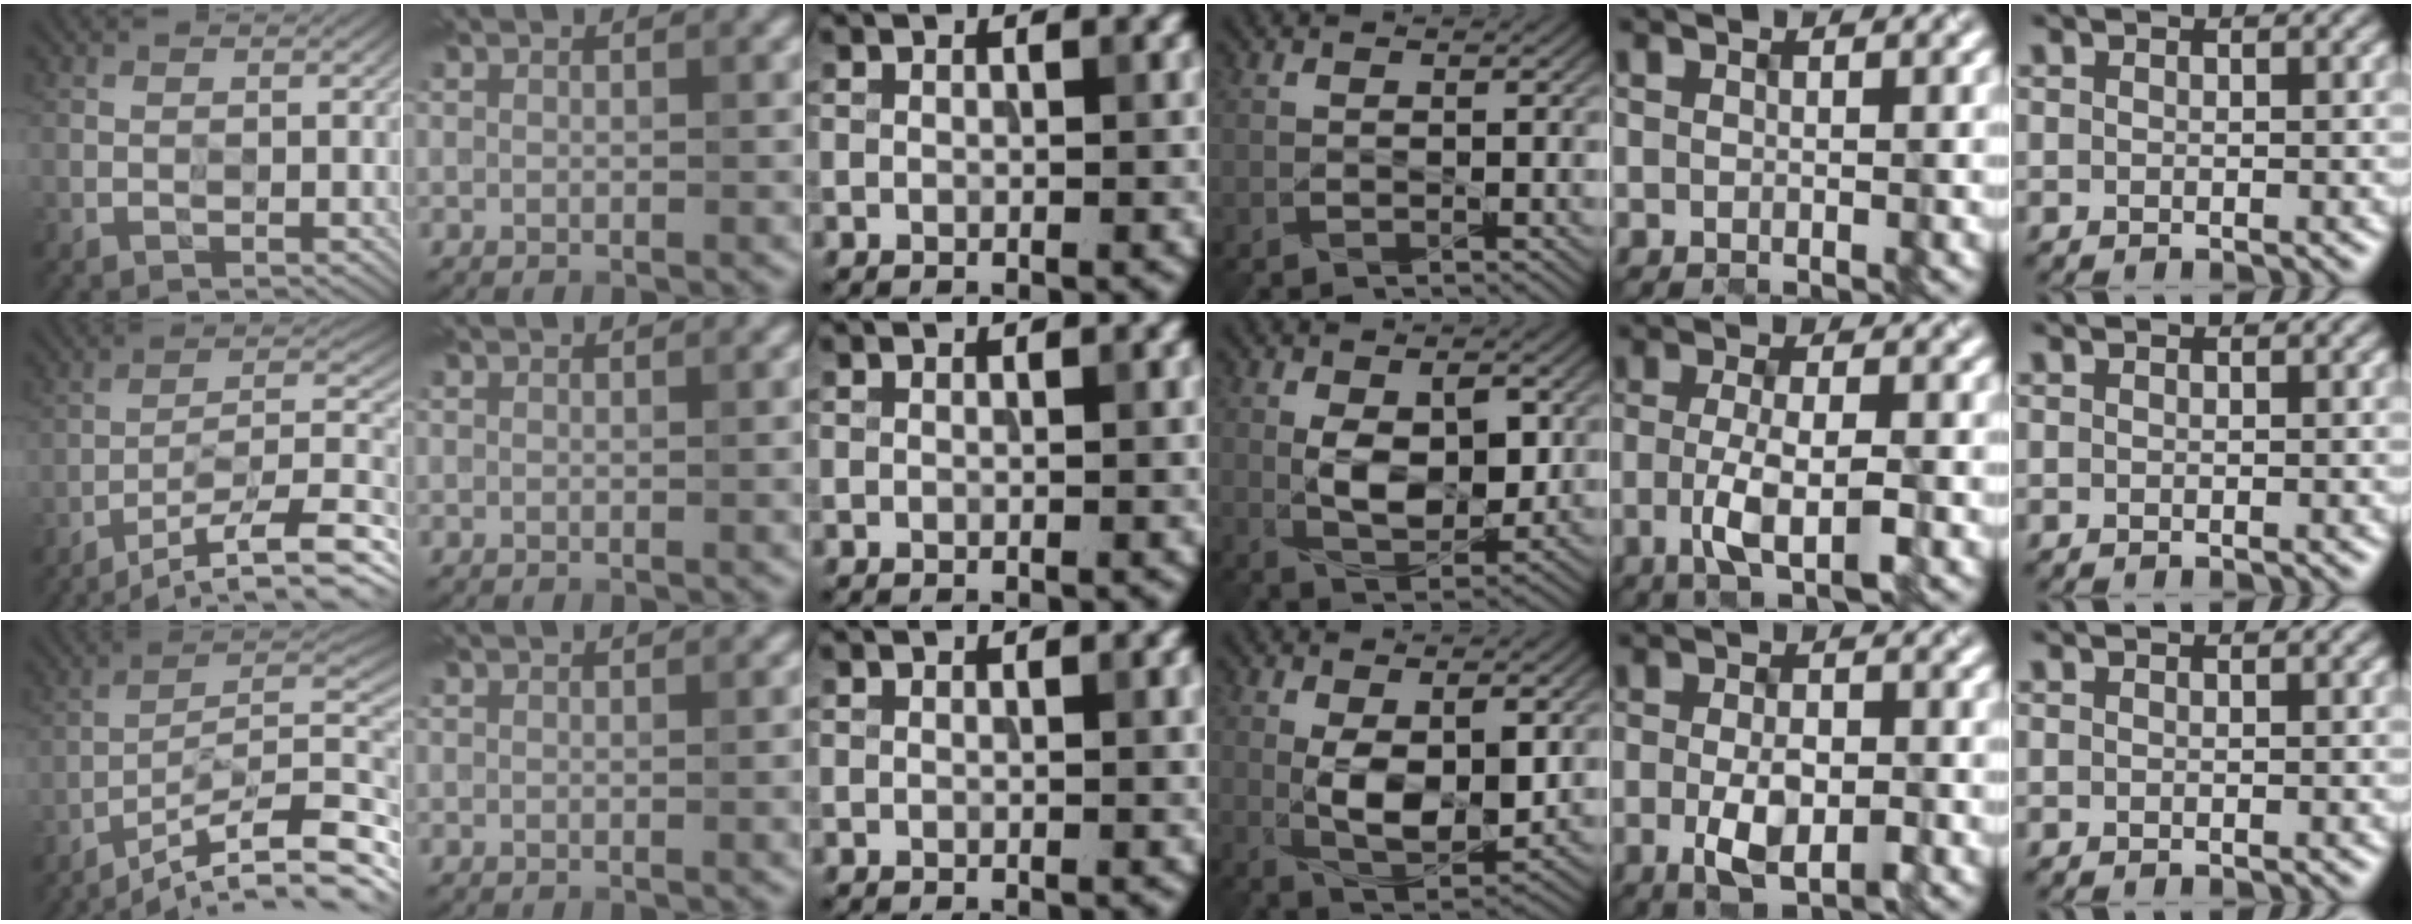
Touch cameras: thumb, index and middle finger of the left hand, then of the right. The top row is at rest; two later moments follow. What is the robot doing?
{"motion": "insert", "object": "key"}